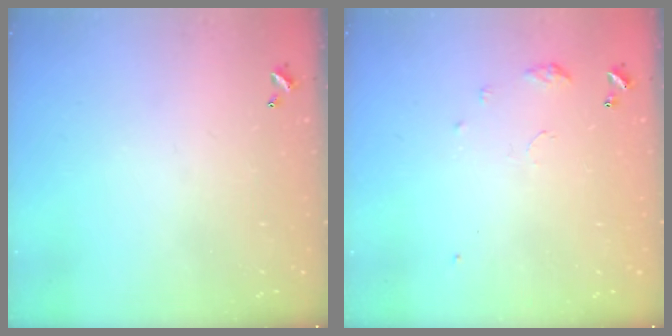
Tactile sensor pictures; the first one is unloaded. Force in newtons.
{"total": 5.1, "press": 5.0, "slide": 0.6}